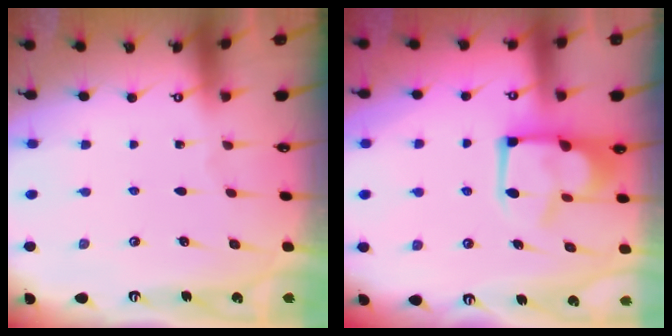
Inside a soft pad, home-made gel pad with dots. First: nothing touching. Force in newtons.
{"total": 9.5, "press": 9.4, "slide": 1.1}